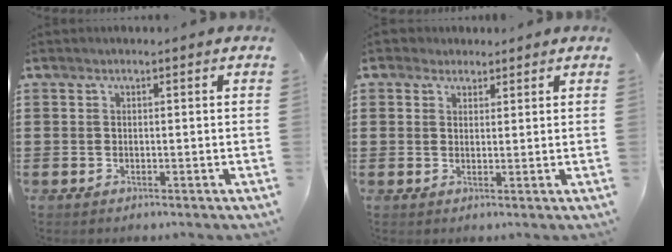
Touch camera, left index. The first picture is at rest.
{"total": 2.5, "force": [1.9, 1.7, 0.2], "torque": [-0.013, 0.012, 0.036]}